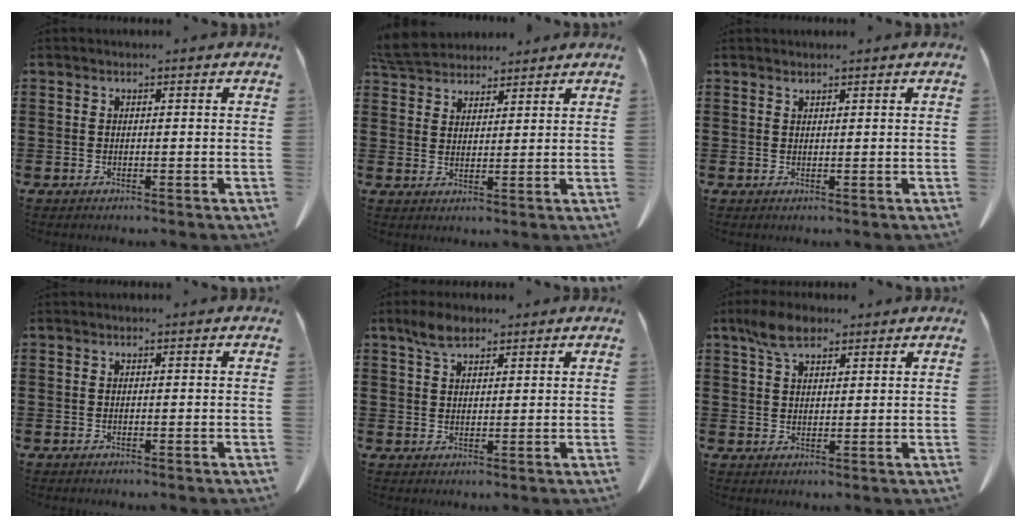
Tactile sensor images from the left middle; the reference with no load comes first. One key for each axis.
{"total": 6.0, "fx": 5.6, "fy": 1.6, "fz": 1.3, "tx": -0.047, "ty": -0.012, "tz": 0.108}
{"total": 0.8, "fx": 0.8, "fy": 0.0, "fz": 0.1, "tx": -0.004, "ty": -0.003, "tz": 0.018}
{"total": 0.0}
{"total": 3.7, "fx": 2.7, "fy": 1.7, "fz": 2.0, "tx": -0.045, "ty": 0.005, "tz": 0.051}
{"total": 5.3, "fx": 3.6, "fy": 2.5, "fz": 3.0, "tx": -0.070, "ty": 0.004, "tz": 0.069}